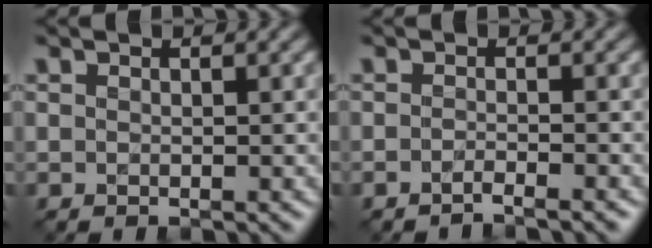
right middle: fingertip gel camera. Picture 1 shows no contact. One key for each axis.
{"total": 1.5, "fx": -1.2, "fy": 0.2, "fz": 0.9, "tx": -0.008, "ty": -0.004, "tz": -0.027}